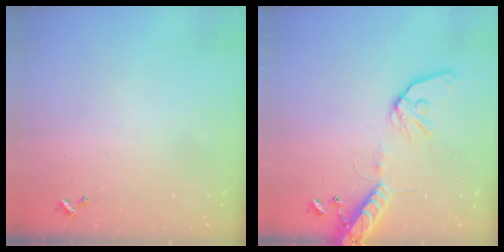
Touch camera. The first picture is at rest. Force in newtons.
{"total": 14.1, "press": 13.8, "slide": 3.0}